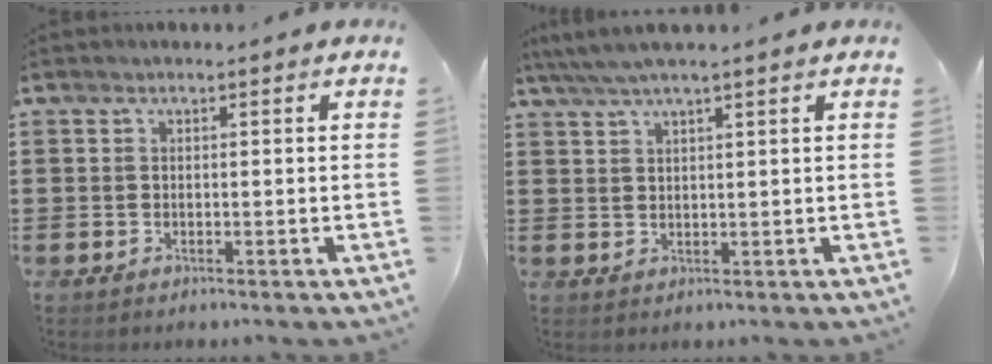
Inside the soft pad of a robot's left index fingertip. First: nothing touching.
{"total": 3.2, "force": [2.4, 0.1, 2.0], "torque": [-0.044, 0.002, 0.045]}